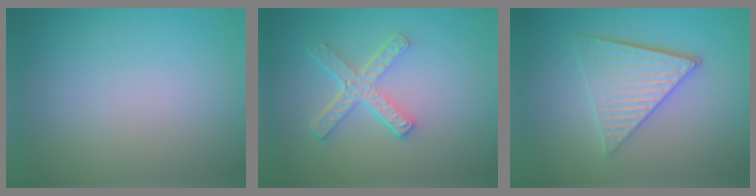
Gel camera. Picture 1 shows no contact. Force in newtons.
{"total": 4.1, "press": 3.1, "slide": 2.8}
{"total": 5.4, "press": 3.8, "slide": 3.8}